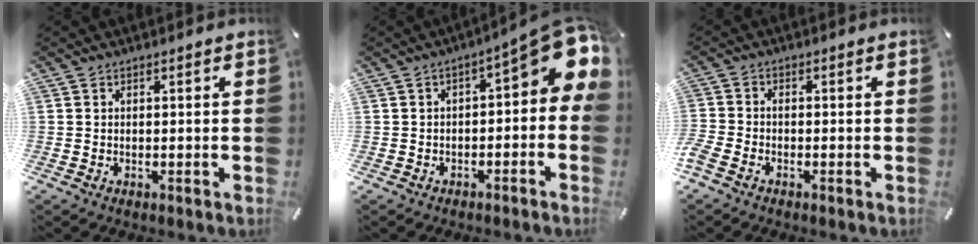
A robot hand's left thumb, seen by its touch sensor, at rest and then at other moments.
{"total": 10.7, "force": [3.5, 4.1, 9.2], "torque": [-0.112, -0.027, 0.056]}
{"total": 1.8, "force": [-1.5, 0.6, 0.8], "torque": [-0.020, 0.003, -0.030]}